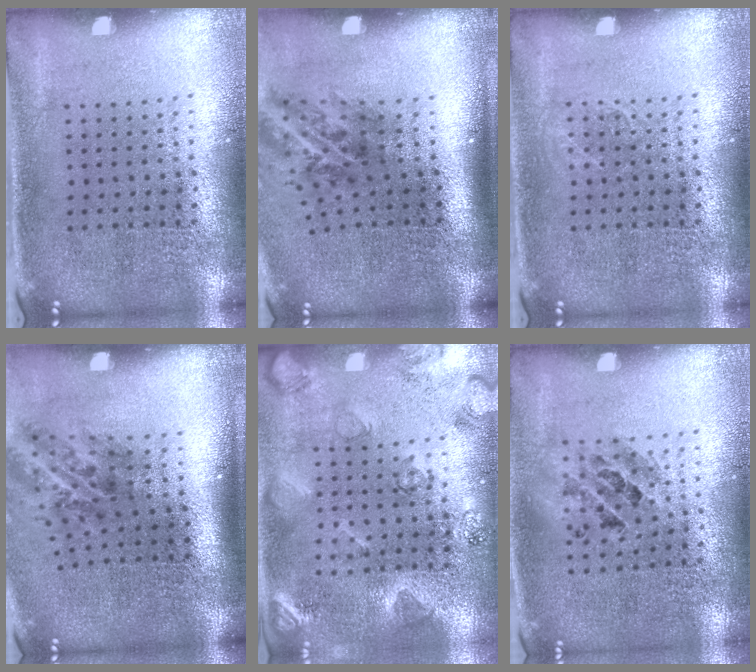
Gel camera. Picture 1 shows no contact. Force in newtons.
{"total": 1.9, "press": 1.3, "slide": 1.5}
{"total": 0.9, "press": 0.8, "slide": 0.2}
{"total": 2.1, "press": 1.3, "slide": 1.7}
{"total": 2.1, "press": 2.1, "slide": 0.5}
{"total": 1.1, "press": 1.0, "slide": 0.2}